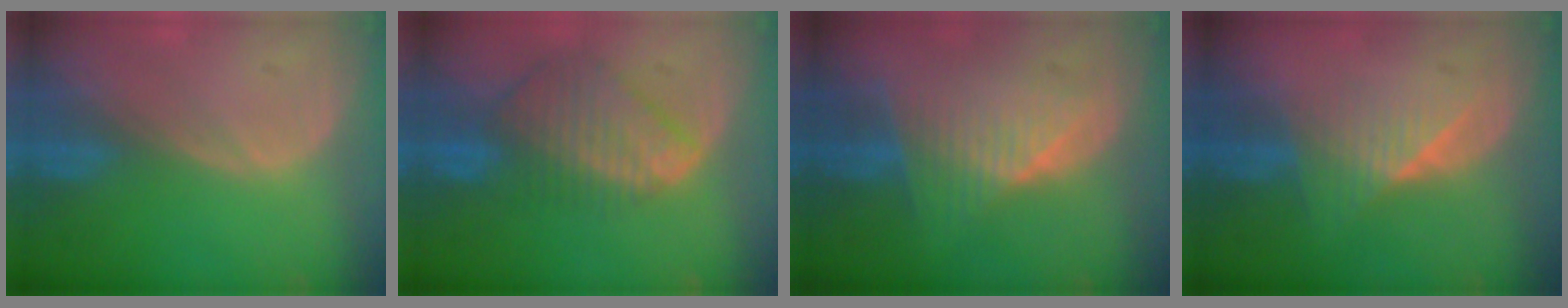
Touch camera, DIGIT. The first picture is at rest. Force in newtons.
{"total": 9.0, "press": 7.8, "slide": 4.6}
{"total": 7.9, "press": 7.0, "slide": 3.6}
{"total": 6.0, "press": 5.4, "slide": 2.7}